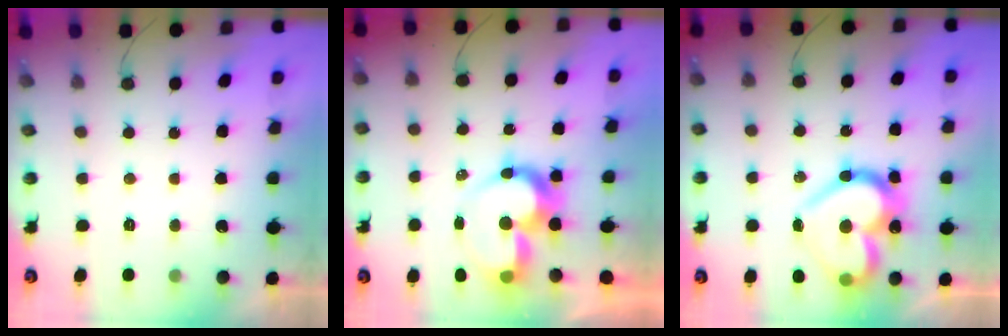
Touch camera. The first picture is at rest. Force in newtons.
{"total": 12.2, "press": 12.1, "slide": 1.0}
{"total": 20.6, "press": 20.6, "slide": 1.8}